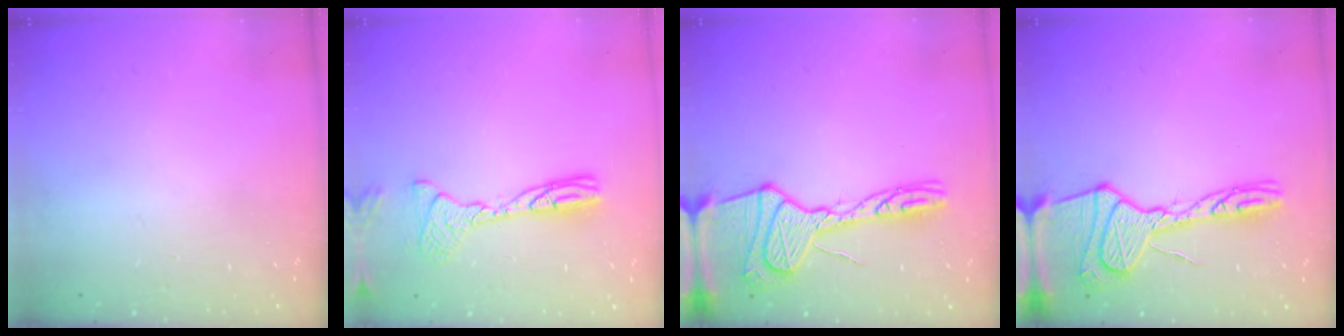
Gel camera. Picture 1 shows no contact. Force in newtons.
{"total": 11.9, "press": 11.6, "slide": 2.5}
{"total": 19.1, "press": 19.0, "slide": 1.7}
{"total": 19.1, "press": 19.0, "slide": 1.7}